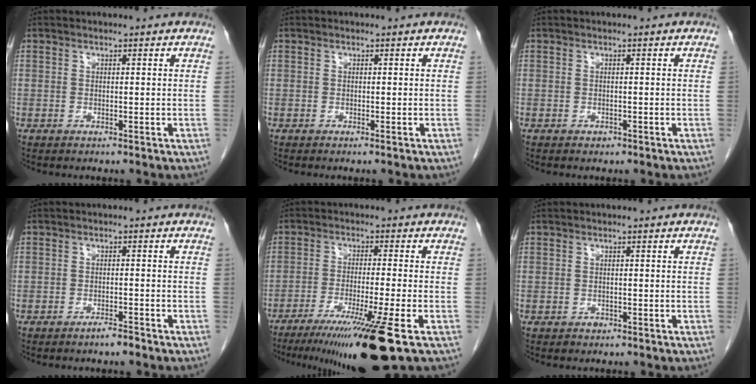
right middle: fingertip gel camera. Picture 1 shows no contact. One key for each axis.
{"total": 0.0}
{"total": 0.6, "fx": -0.4, "fy": 0.4, "fz": 0.2, "tx": -0.005, "ty": 0.001, "tz": -0.006}
{"total": 1.9, "fx": -1.6, "fy": 0.1, "fz": 1.0, "tx": -0.018, "ty": -0.001, "tz": -0.027}
{"total": 13.4, "fx": -8.6, "fy": -1.4, "fz": 10.2, "tx": -0.164, "ty": -0.045, "tz": -0.141}
{"total": 0.8, "fx": -0.5, "fy": 0.6, "fz": 0.1, "tx": -0.005, "ty": 0.002, "tz": -0.007}